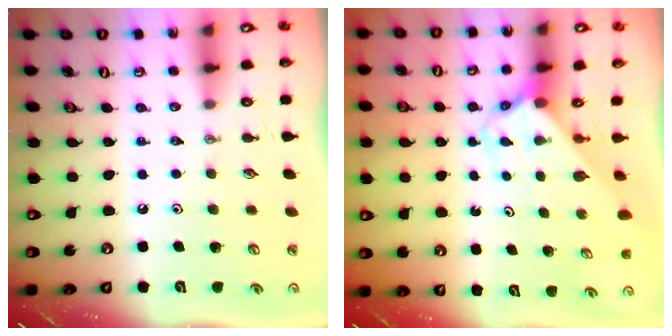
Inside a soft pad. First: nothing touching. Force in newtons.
{"total": 2.2, "press": 2.2, "slide": 0.1}